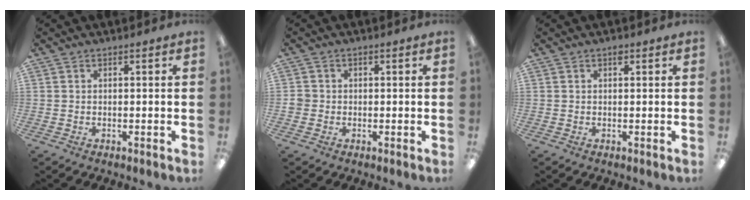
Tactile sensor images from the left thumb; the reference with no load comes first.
{"total": 1.8, "force": [-0.4, 1.7, 0.4], "torque": [-0.006, 0.005, -0.011]}
{"total": 0.8, "force": [0.5, 0.3, 0.5], "torque": [-0.004, -0.001, 0.007]}